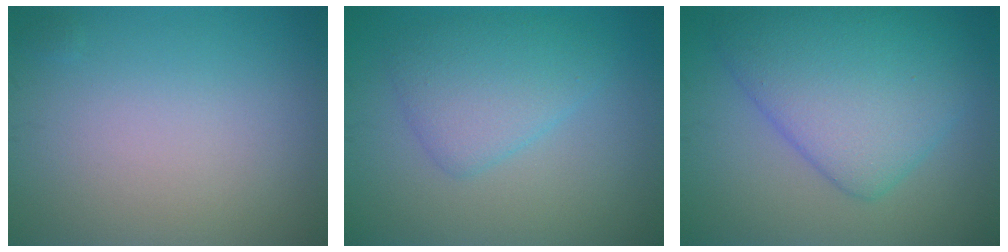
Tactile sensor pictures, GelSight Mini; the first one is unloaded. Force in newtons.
{"total": 3.9, "press": 3.9, "slide": 0.1}
{"total": 7.8, "press": 7.8, "slide": 0.0}